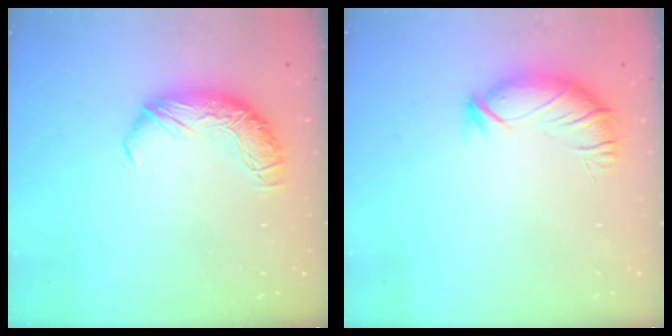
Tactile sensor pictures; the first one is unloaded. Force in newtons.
{"total": 3.0, "press": 2.4, "slide": 1.9}